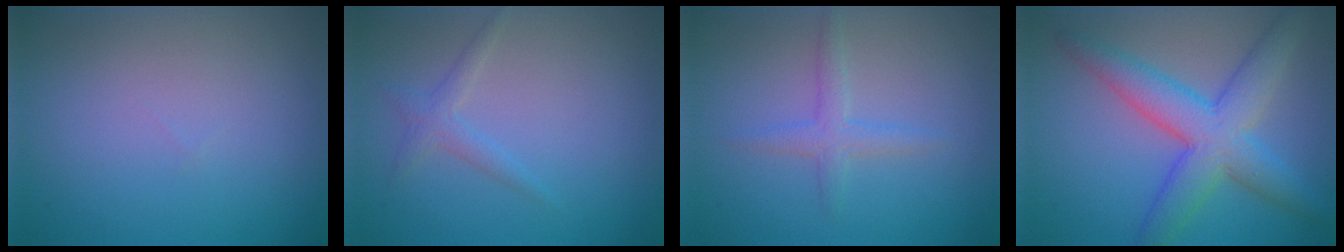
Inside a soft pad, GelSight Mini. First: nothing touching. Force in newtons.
{"total": 1.5, "press": 1.5, "slide": 0.0}
{"total": 1.9, "press": 1.9, "slide": 0.1}
{"total": 6.7, "press": 6.7, "slide": 0.2}